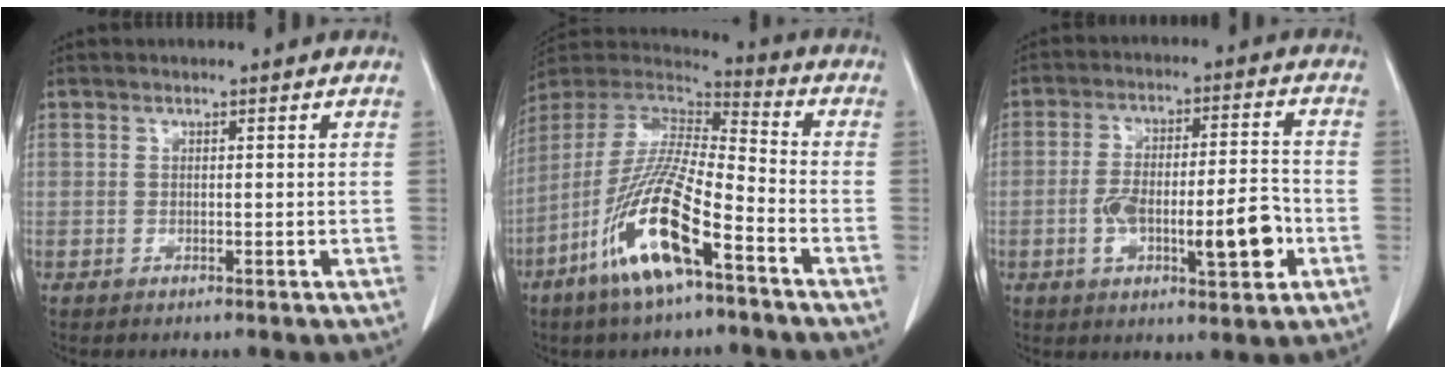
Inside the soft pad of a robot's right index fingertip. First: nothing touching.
{"total": 17.3, "force": [-8.6, 2.7, 14.7], "torque": [-0.320, -0.029, -0.163]}
{"total": 12.3, "force": [-3.4, 3.0, 11.4], "torque": [-0.191, 0.014, -0.048]}